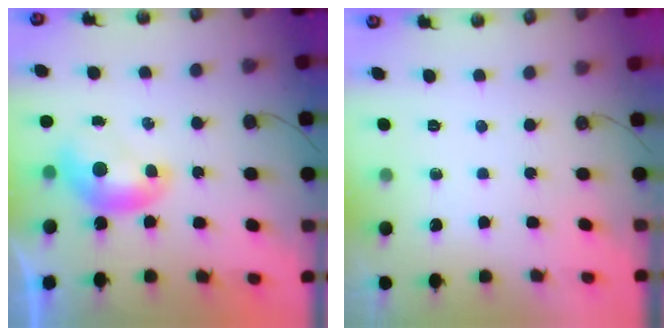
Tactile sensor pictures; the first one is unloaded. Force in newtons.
{"total": 0.0}